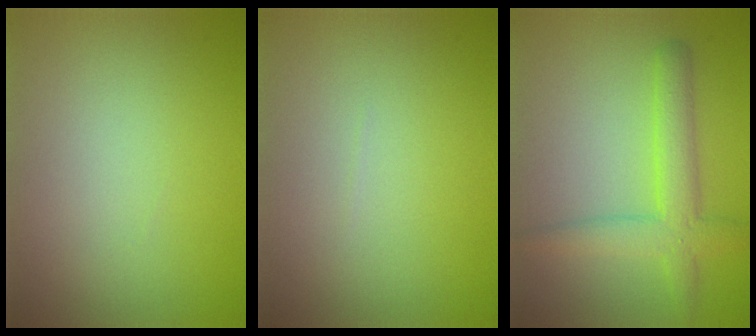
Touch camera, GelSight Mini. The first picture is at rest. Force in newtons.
{"total": 0.0}
{"total": 4.0, "press": 4.0, "slide": 0.2}